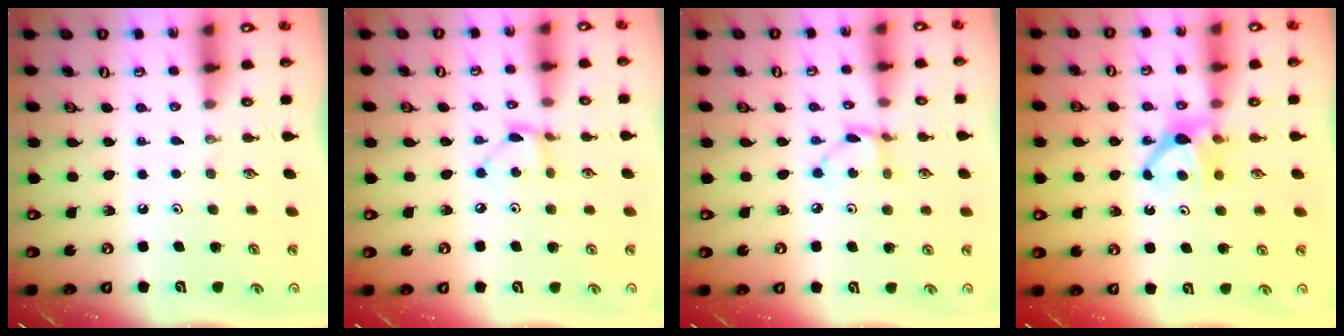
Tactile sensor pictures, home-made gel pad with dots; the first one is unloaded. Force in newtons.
{"total": 5.6, "press": 5.6, "slide": 0.2}
{"total": 3.8, "press": 3.8, "slide": 0.2}
{"total": 5.5, "press": 5.5, "slide": 0.8}